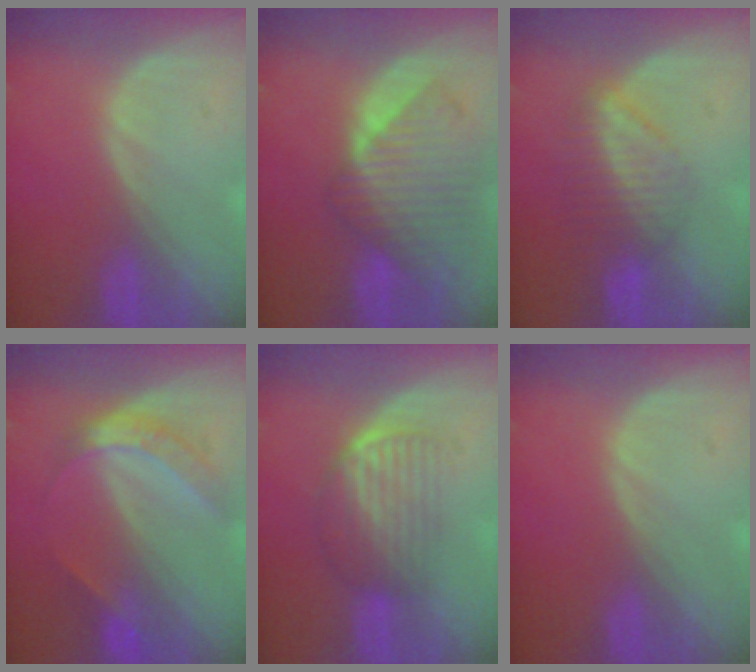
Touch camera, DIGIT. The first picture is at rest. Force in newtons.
{"total": 9.8, "press": 8.6, "slide": 4.8}
{"total": 6.8, "press": 5.8, "slide": 3.5}
{"total": 6.2, "press": 5.3, "slide": 3.2}
{"total": 7.0, "press": 5.9, "slide": 3.7}
{"total": 0.0}